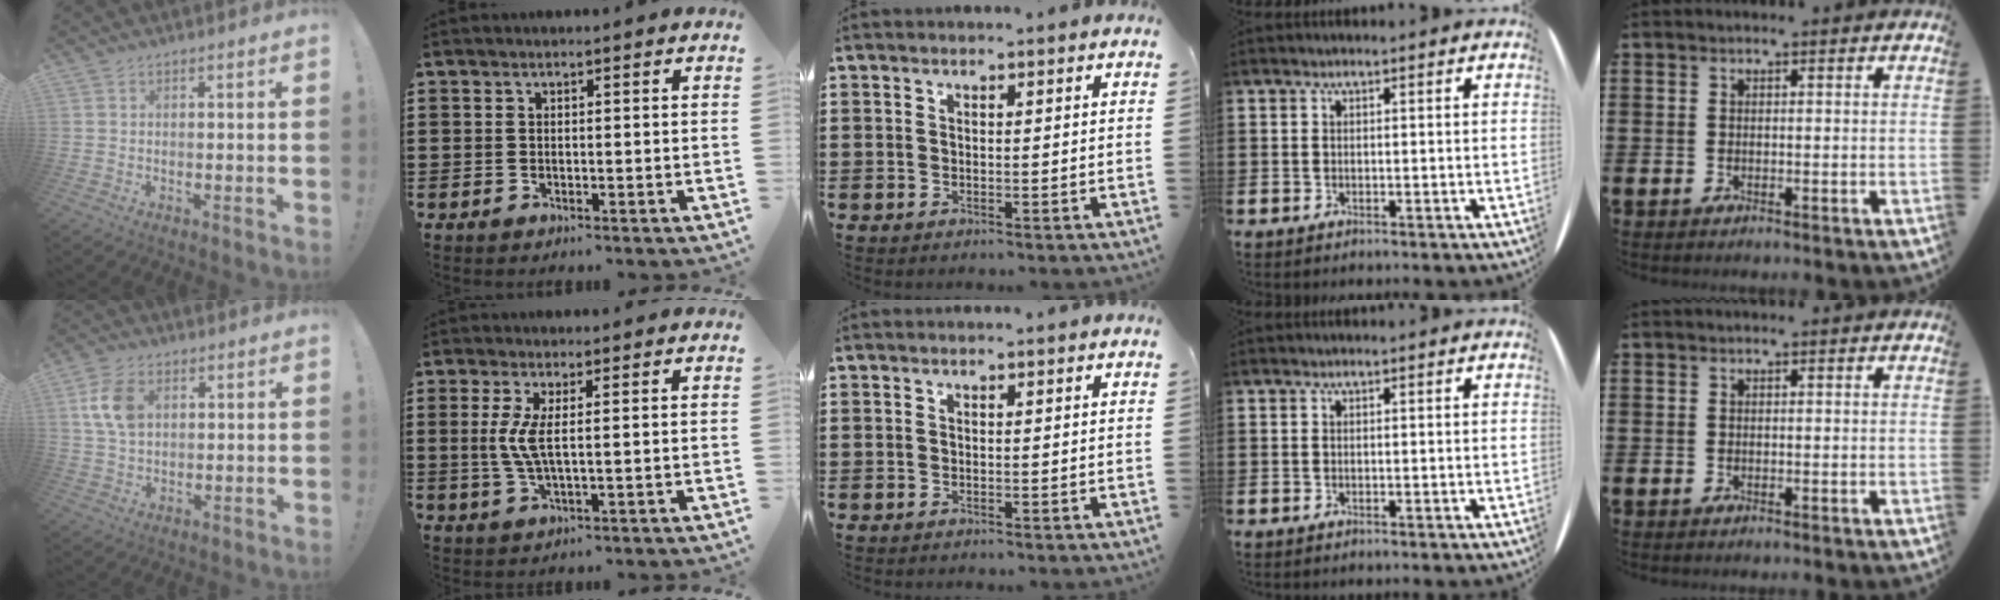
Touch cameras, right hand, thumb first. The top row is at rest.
{"thumb": {"total": 9.5, "force": [2.6, 6.3, 6.6], "torque": [-0.123, 0.005, 0.049]}, "index": {"total": 4.4, "force": [0.5, 0.7, 4.3], "torque": [-0.105, -0.013, 0.001]}}